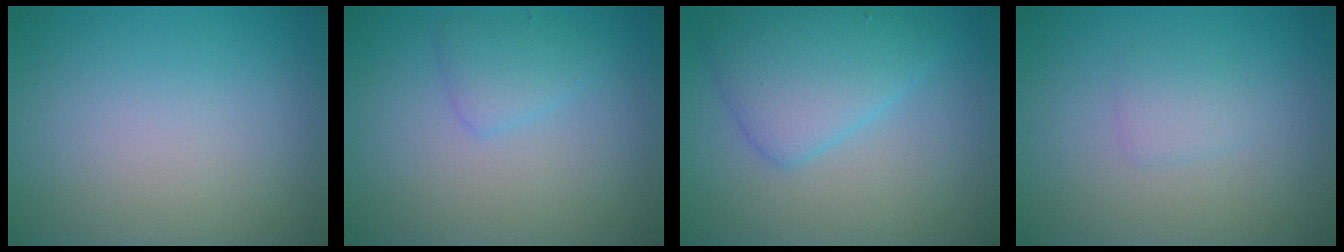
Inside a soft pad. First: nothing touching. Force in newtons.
{"total": 1.8, "press": 1.8, "slide": 0.1}
{"total": 4.6, "press": 4.5, "slide": 0.1}
{"total": 1.2, "press": 1.2, "slide": 0.1}